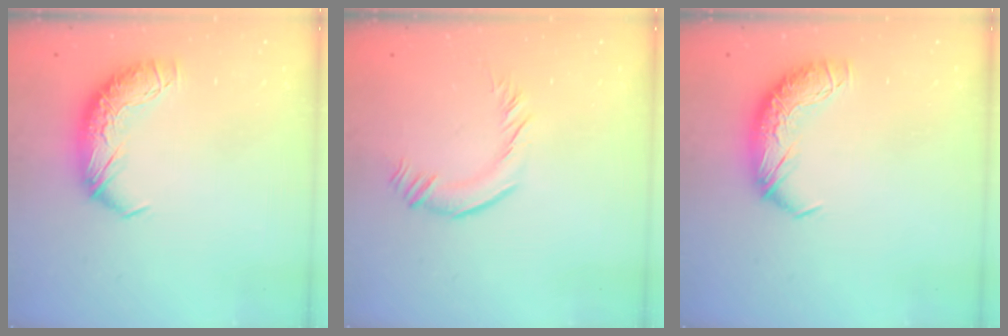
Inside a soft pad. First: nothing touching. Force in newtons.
{"total": 1.8, "press": 1.6, "slide": 0.7}
{"total": 0.0}